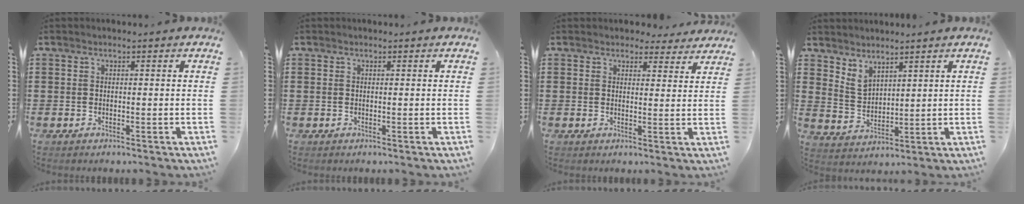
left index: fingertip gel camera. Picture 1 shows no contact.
{"total": 0.0}
{"total": 3.1, "force": [2.9, 0.9, 0.5], "torque": [-0.010, -0.008, 0.053]}
{"total": 3.7, "force": [3.4, 1.4, 0.5], "torque": [-0.023, -0.009, 0.065]}